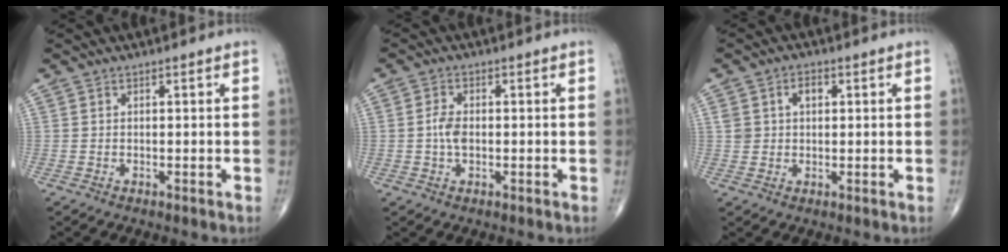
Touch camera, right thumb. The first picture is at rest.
{"total": 3.4, "force": [-0.3, 2.0, 2.8], "torque": [-0.057, 0.006, -0.009]}
{"total": 4.1, "force": [1.2, 3.0, 2.6], "torque": [-0.032, 0.004, 0.023]}